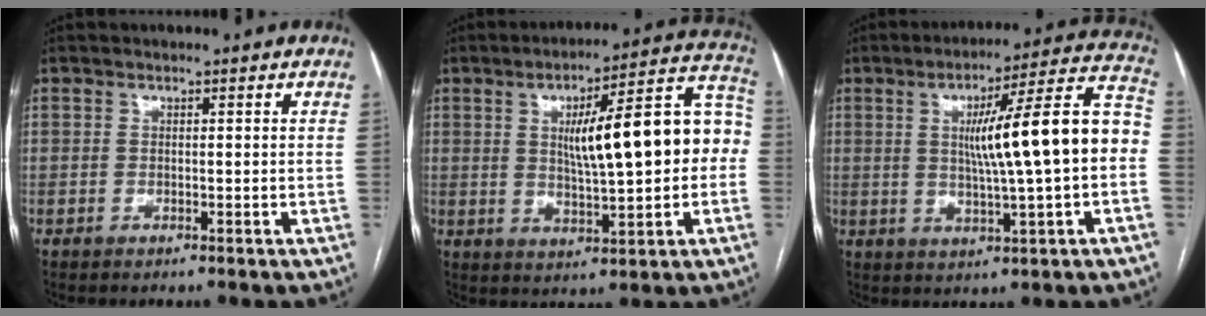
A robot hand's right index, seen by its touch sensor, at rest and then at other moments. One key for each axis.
{"total": 17.1, "fx": 1.3, "fy": 3.5, "fz": 16.7, "tx": -0.233, "ty": 0.045, "tz": 0.024}
{"total": 16.4, "fx": 0.3, "fy": 0.4, "fz": 16.4, "tx": -0.239, "ty": 0.026, "tz": 0.005}